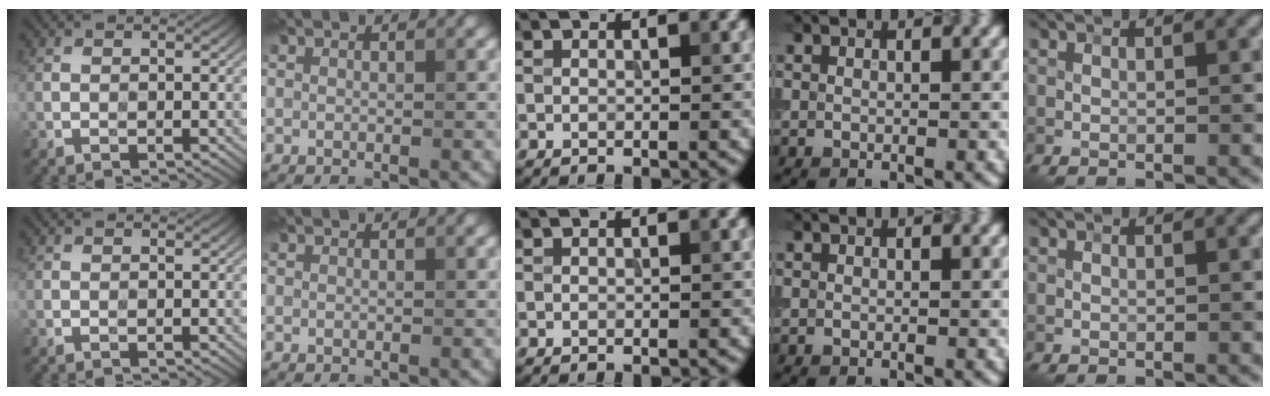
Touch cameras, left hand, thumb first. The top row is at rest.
{}